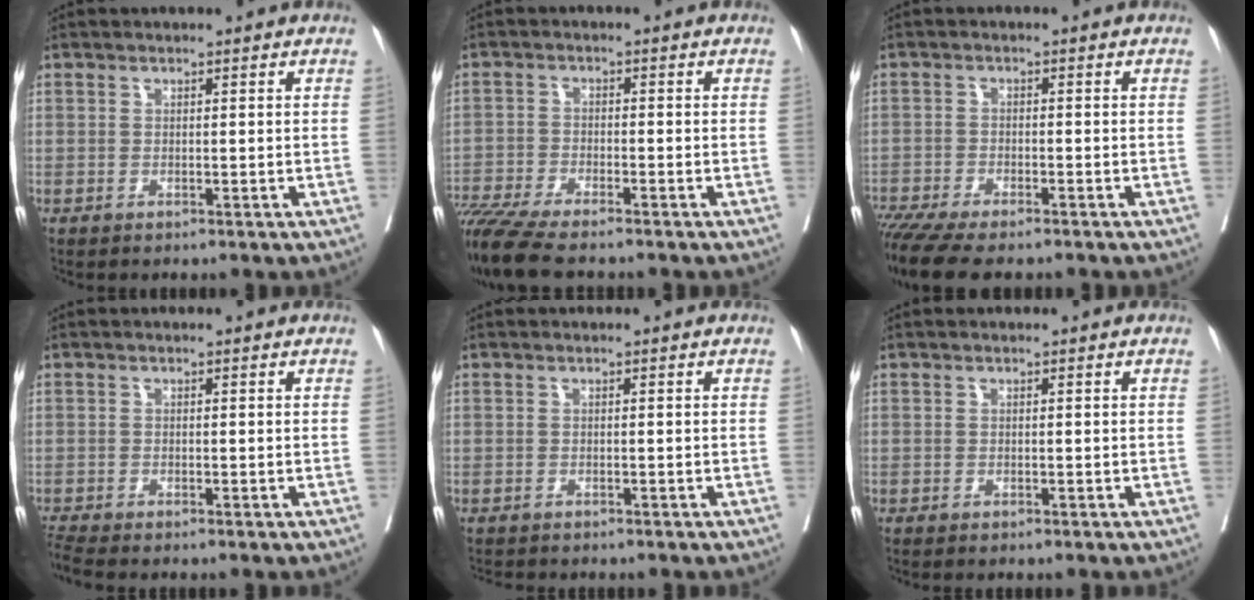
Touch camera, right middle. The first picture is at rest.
{"total": 9.7, "force": [-8.3, 0.6, 5.0], "torque": [-0.091, -0.023, -0.143]}
{"total": 10.9, "force": [-9.1, 2.0, 5.7], "torque": [-0.100, -0.016, -0.147]}
{"total": 2.2, "force": [-2.1, -0.6, 0.4], "torque": [-0.017, -0.013, -0.045]}
{"total": 2.5, "force": [-2.3, 0.6, 0.8], "torque": [-0.014, -0.005, -0.034]}
{"total": 0.9, "force": [-0.8, 0.1, 0.4], "torque": [-0.012, -0.004, -0.012]}